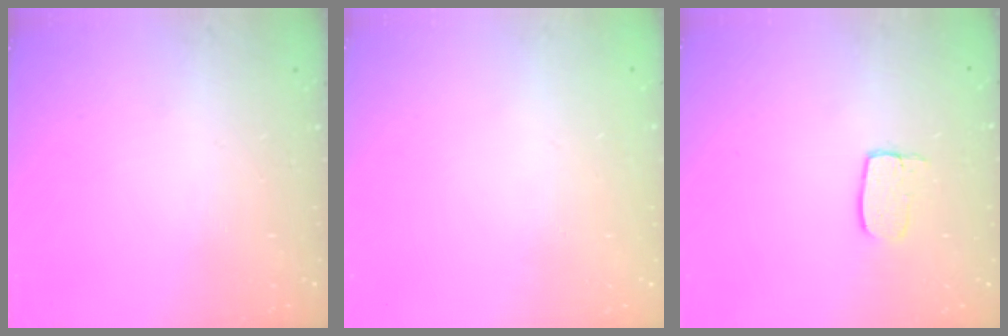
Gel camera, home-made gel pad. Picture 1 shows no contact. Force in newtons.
{"total": 0.0}
{"total": 6.0, "press": 6.0, "slide": 0.5}